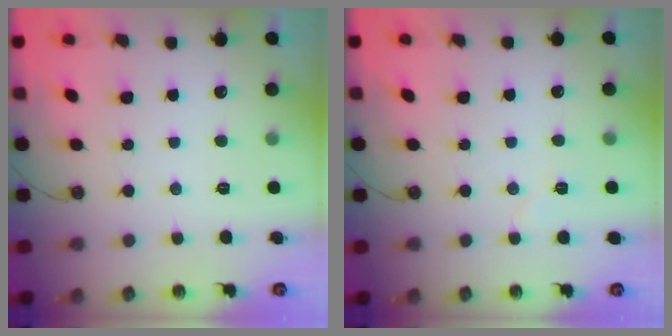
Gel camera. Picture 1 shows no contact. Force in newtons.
{"total": 4.4, "press": 3.9, "slide": 1.9}